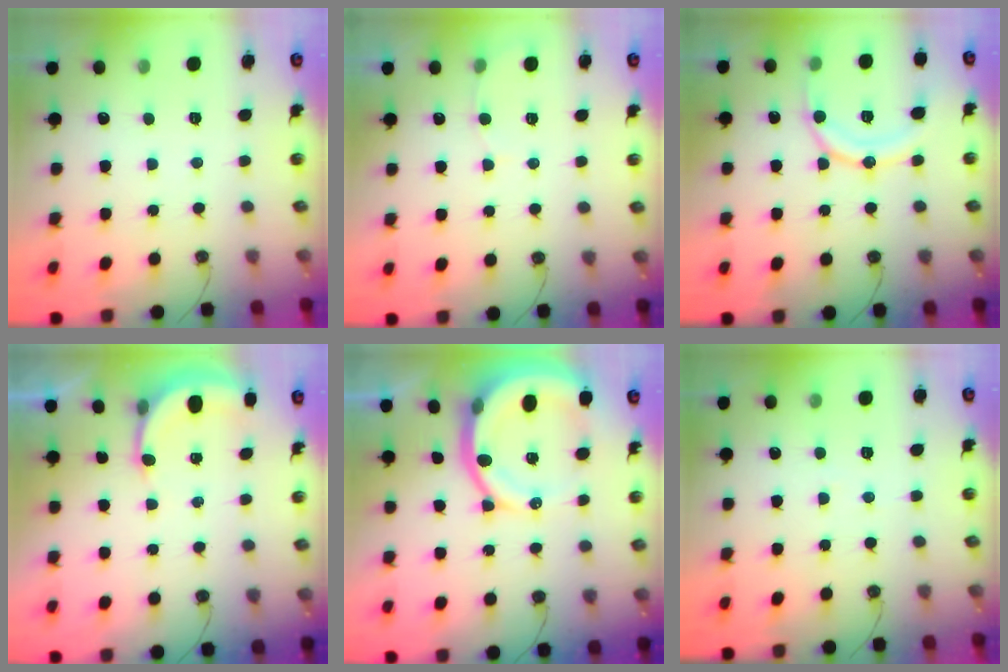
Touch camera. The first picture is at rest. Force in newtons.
{"total": 5.0, "press": 5.0, "slide": 0.4}
{"total": 12.2, "press": 12.1, "slide": 1.4}
{"total": 5.0, "press": 4.9, "slide": 0.3}
{"total": 15.0, "press": 14.9, "slide": 2.0}
{"total": 3.1, "press": 3.1, "slide": 0.4}